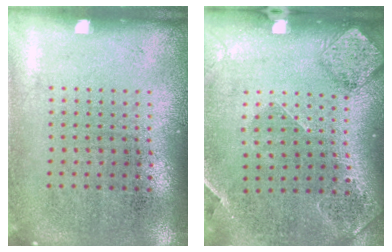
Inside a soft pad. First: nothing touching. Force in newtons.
{"total": 1.6, "press": 1.5, "slide": 0.3}